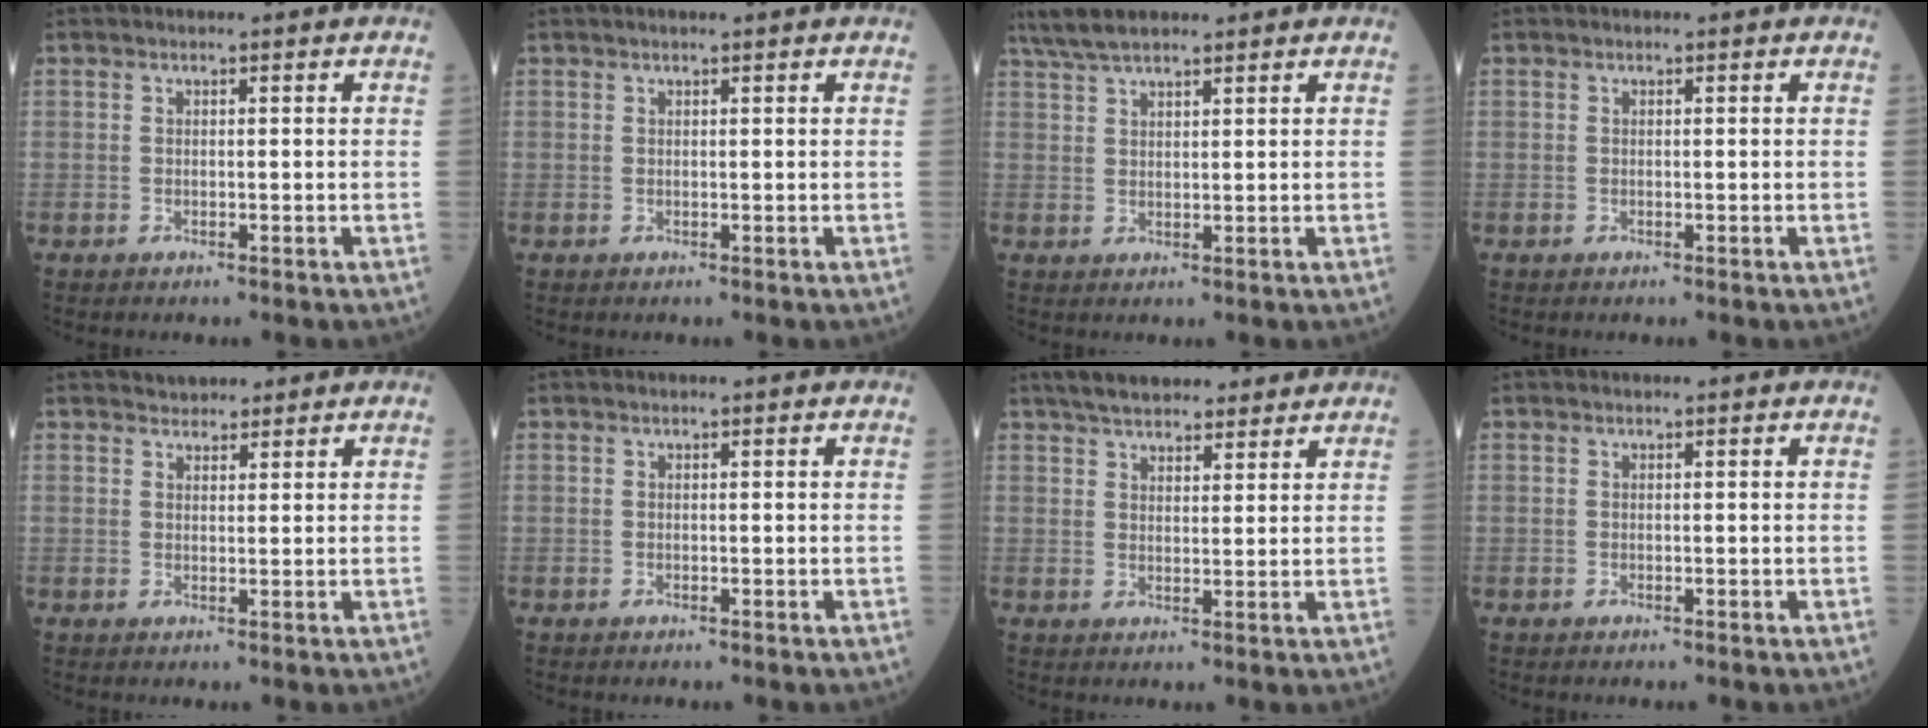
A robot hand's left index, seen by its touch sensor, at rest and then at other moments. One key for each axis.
{"total": 0.9, "fx": 0.8, "fy": -0.1, "fz": 0.5, "tx": -0.010, "ty": 0.009, "tz": 0.017}
{"total": 5.9, "fx": 5.0, "fy": 1.1, "fz": 3.0, "tx": -0.065, "ty": 0.028, "tz": 0.096}
{"total": 0.0}
{"total": 2.5, "fx": 2.3, "fy": 1.1, "fz": 0.3, "tx": -0.007, "ty": 0.014, "tz": 0.035}
{"total": 0.0}
{"total": 10.8, "fx": 9.1, "fy": 3.3, "fz": 4.6, "tx": -0.061, "ty": 0.027, "tz": 0.136}
{"total": 0.0}